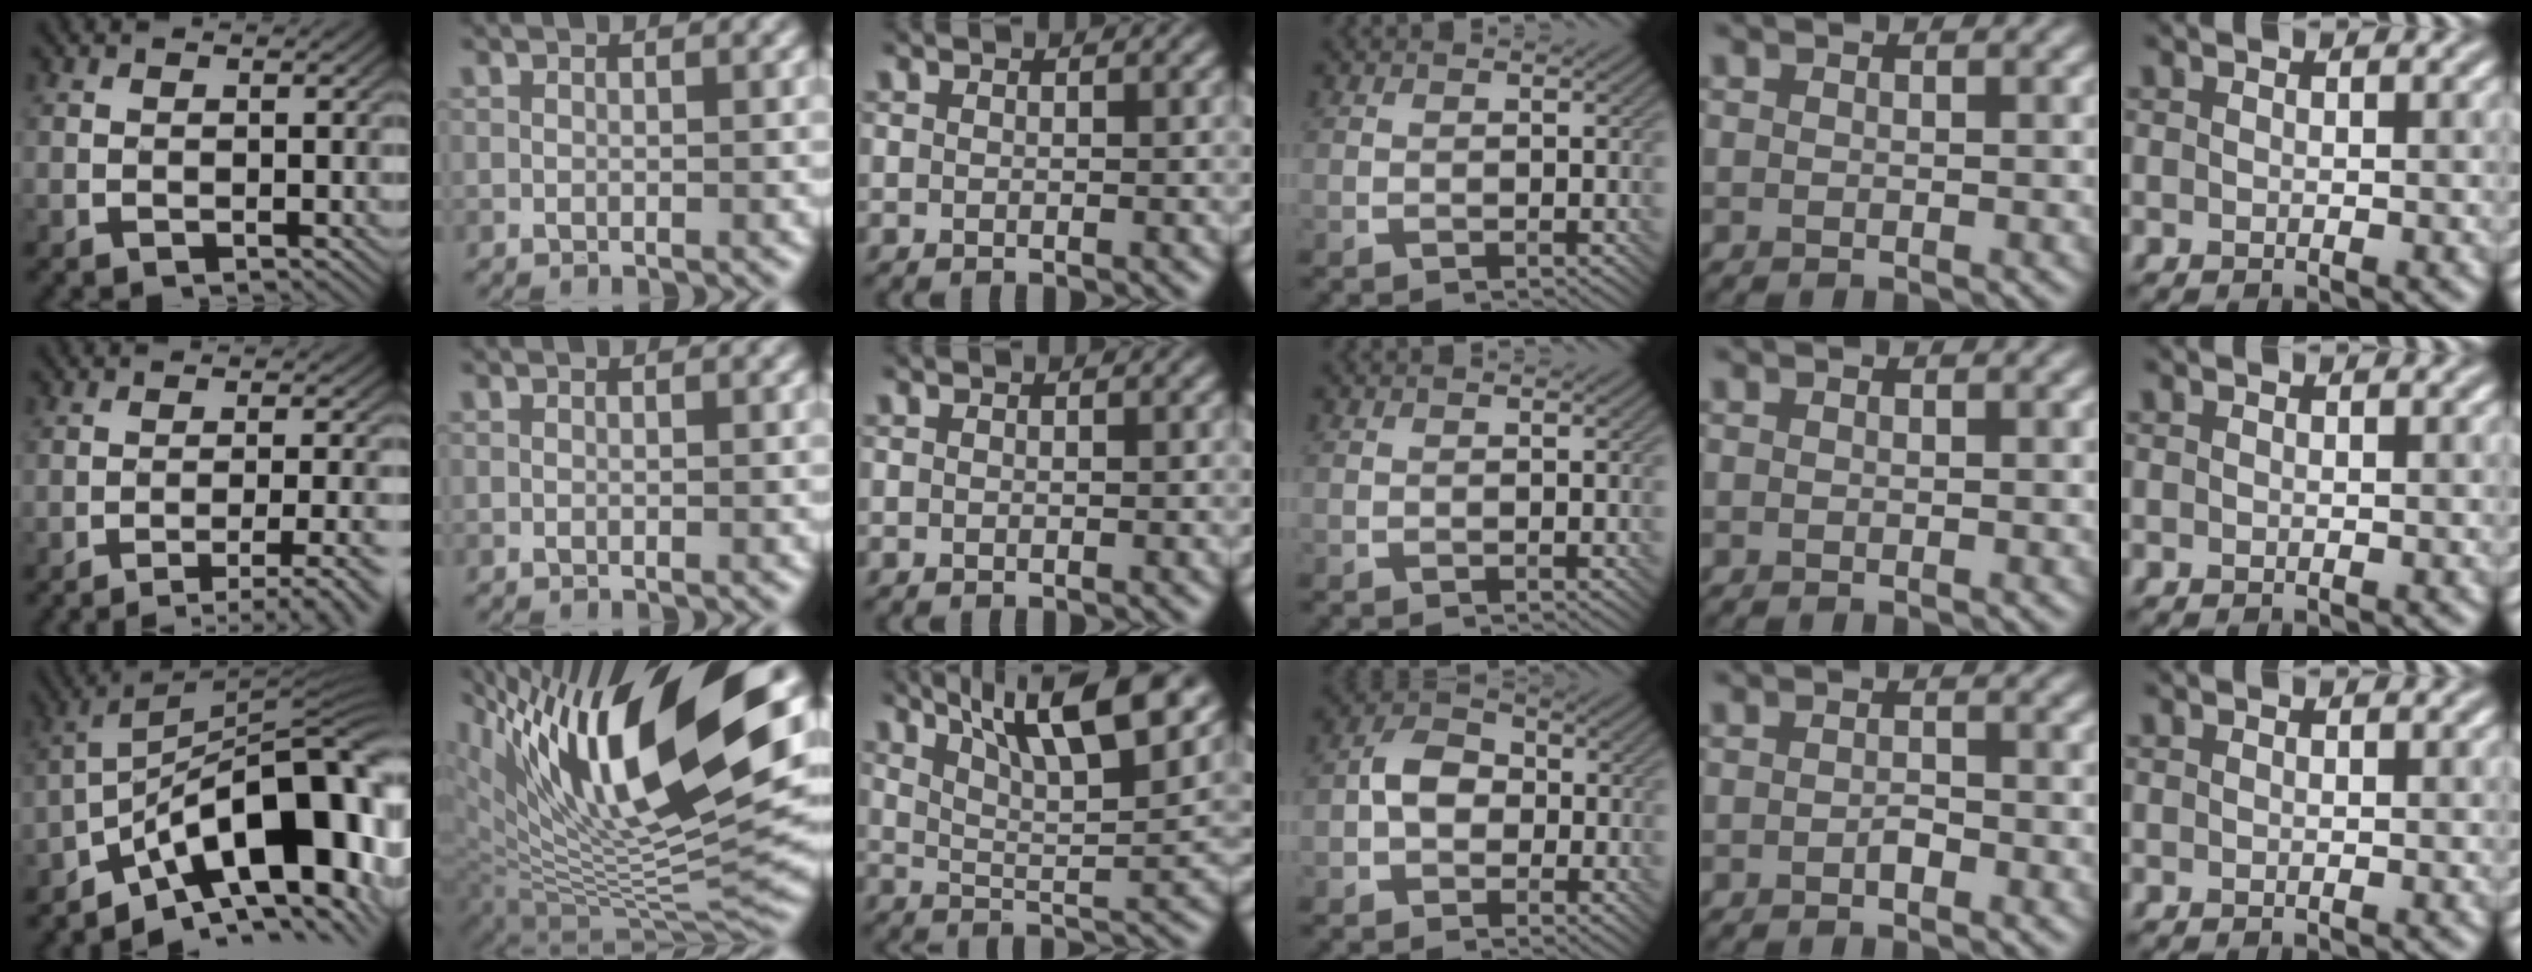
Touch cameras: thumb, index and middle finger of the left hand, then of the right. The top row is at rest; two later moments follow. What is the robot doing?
{"motion": "screw", "object": "bottle cap"}